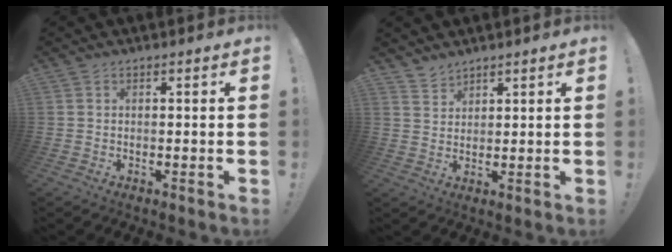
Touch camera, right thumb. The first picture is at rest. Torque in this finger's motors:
{"motor_torque": [-0.29, 0.29, -0.33, 0.30, 0.02]}